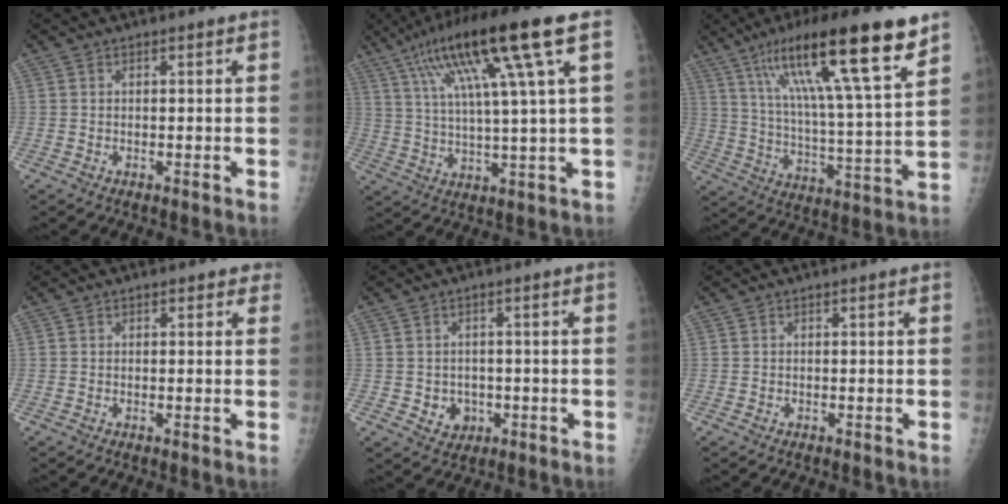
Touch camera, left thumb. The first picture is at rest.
{"total": 18.1, "force": [7.9, 0.9, 16.2], "torque": [-0.290, 0.002, 0.133]}
{"total": 23.0, "force": [13.4, 3.1, 18.4], "torque": [-0.297, -0.034, 0.227]}
{"total": 1.3, "force": [0.9, 0.9, 0.3], "torque": [0.016, -0.003, 0.004]}
{"total": 4.0, "force": [-0.8, 3.6, 1.6], "torque": [-0.004, 0.004, -0.002]}
{"total": 0.0}